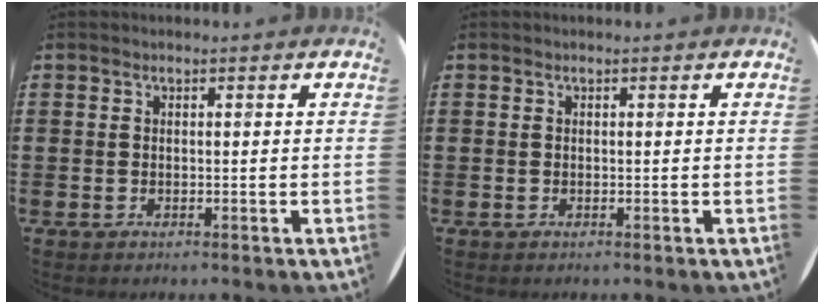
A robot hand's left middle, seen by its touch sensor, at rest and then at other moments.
{"total": 0.0}